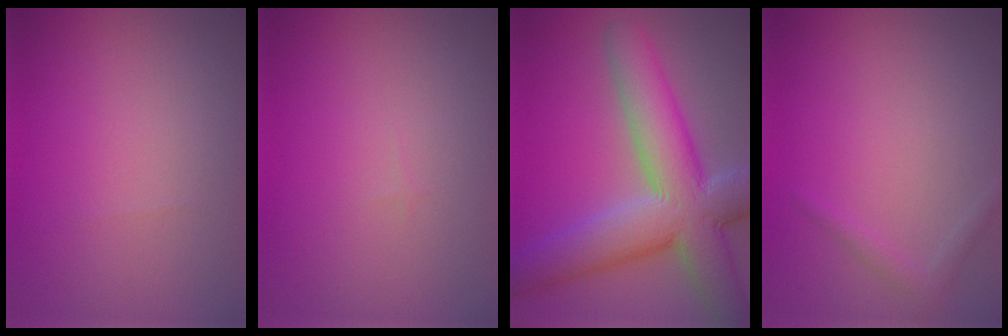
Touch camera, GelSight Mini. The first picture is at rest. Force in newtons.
{"total": 0.0}
{"total": 11.0, "press": 11.0, "slide": 1.0}
{"total": 1.1, "press": 1.1, "slide": 0.1}